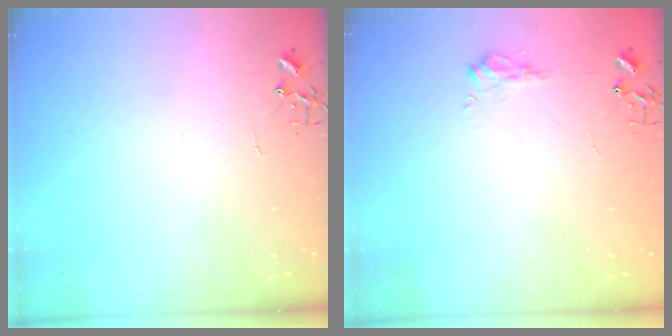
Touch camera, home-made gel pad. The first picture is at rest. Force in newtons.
{"total": 8.9, "press": 8.9, "slide": 0.5}